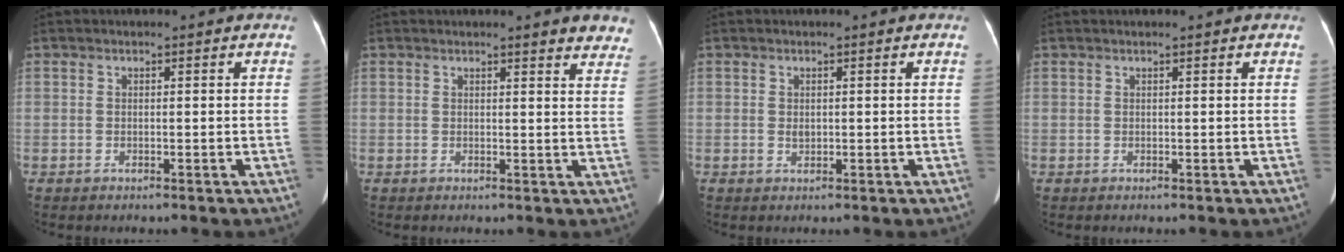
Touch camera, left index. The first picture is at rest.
{"total": 6.0, "force": [5.5, 1.1, 2.1], "torque": [-0.003, -0.014, 0.040]}
{"total": 0.9, "force": [0.1, 0.7, 0.6], "torque": [-0.012, 0.000, 0.007]}
{"total": 0.6, "force": [0.6, 0.0, 0.2], "torque": [-0.004, 0.011, 0.009]}